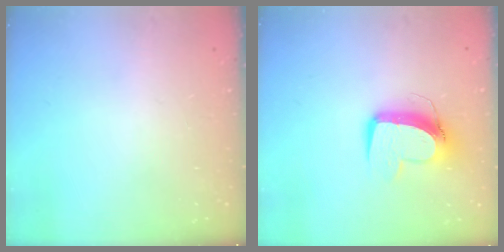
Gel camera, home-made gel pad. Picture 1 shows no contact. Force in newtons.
{"total": 11.4, "press": 11.3, "slide": 1.5}